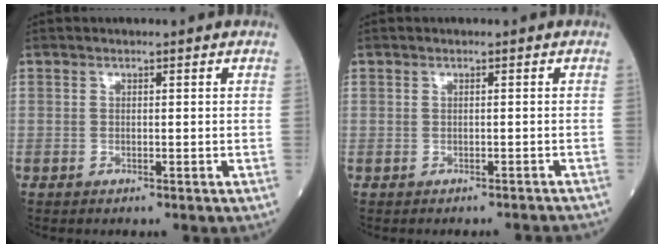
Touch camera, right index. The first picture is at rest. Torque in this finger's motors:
{"motor_torque": [-0.75, -0.04, -1.05, -0.21]}